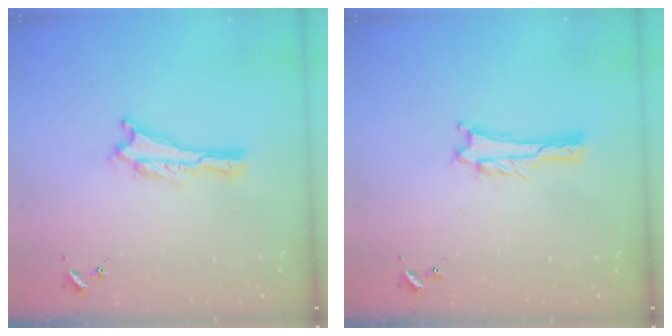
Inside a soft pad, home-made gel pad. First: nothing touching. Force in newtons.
{"total": 0.9, "press": 0.9, "slide": 0.1}